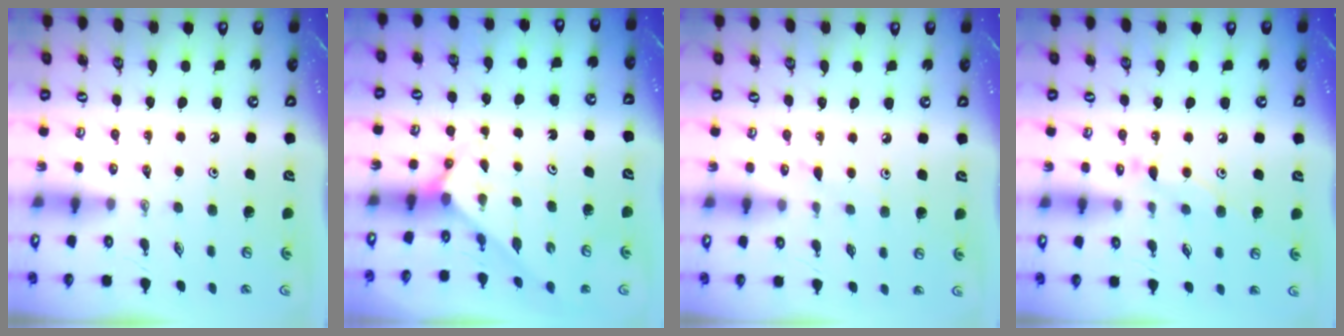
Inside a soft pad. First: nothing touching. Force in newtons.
{"total": 2.7, "press": 2.7, "slide": 0.2}
{"total": 5.4, "press": 5.4, "slide": 0.5}
{"total": 9.3, "press": 9.2, "slide": 0.7}